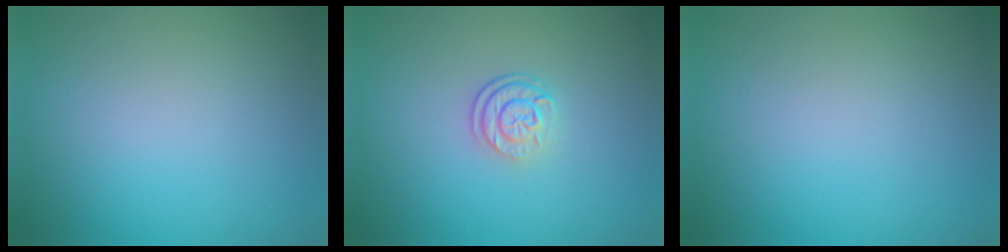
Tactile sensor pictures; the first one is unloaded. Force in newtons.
{"total": 2.6, "press": 1.9, "slide": 1.8}
{"total": 0.0}